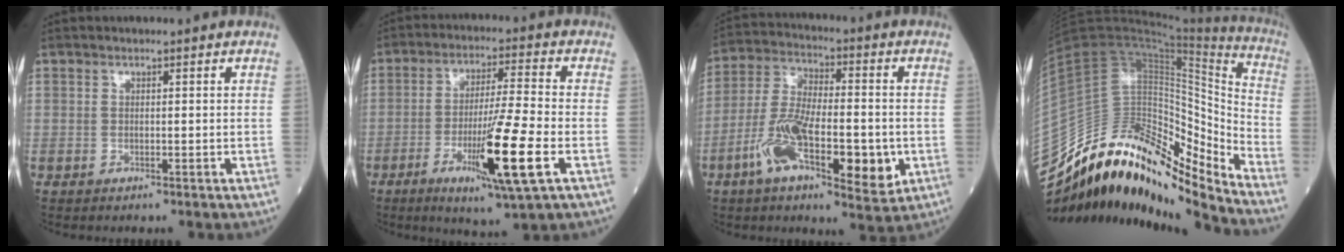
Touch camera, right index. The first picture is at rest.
{"total": 12.9, "force": [-4.5, -0.5, 12.0], "torque": [-0.215, -0.025, -0.080]}
{"total": 15.7, "force": [-4.7, 5.2, 14.1], "torque": [-0.261, -0.004, -0.079]}
{"total": 23.7, "force": [-20.9, 3.0, 10.8], "torque": [-0.196, 0.057, -0.351]}